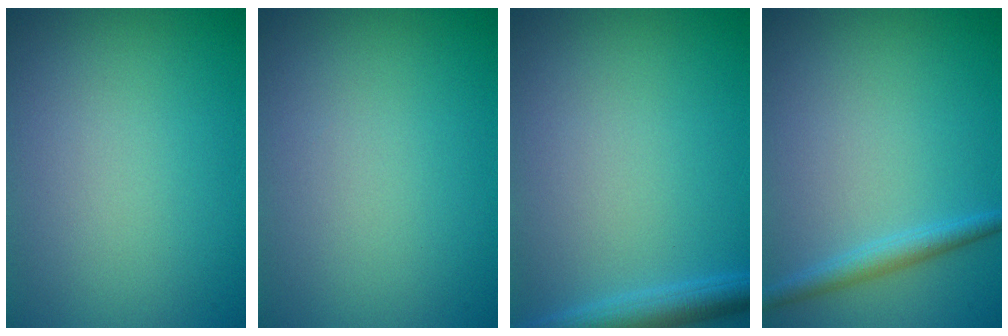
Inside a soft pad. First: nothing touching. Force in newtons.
{"total": 0.0}
{"total": 3.0, "press": 3.0, "slide": 0.2}
{"total": 1.9, "press": 1.9, "slide": 0.2}